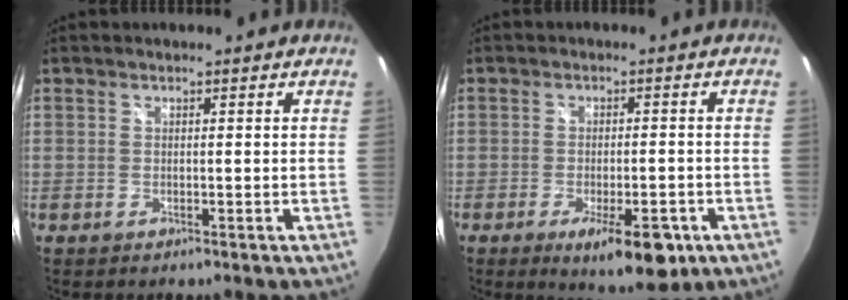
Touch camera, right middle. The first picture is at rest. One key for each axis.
{"total": 10.3, "fx": -5.5, "fy": 3.4, "fz": 8.0, "tx": -0.129, "ty": -0.018, "tz": -0.073}